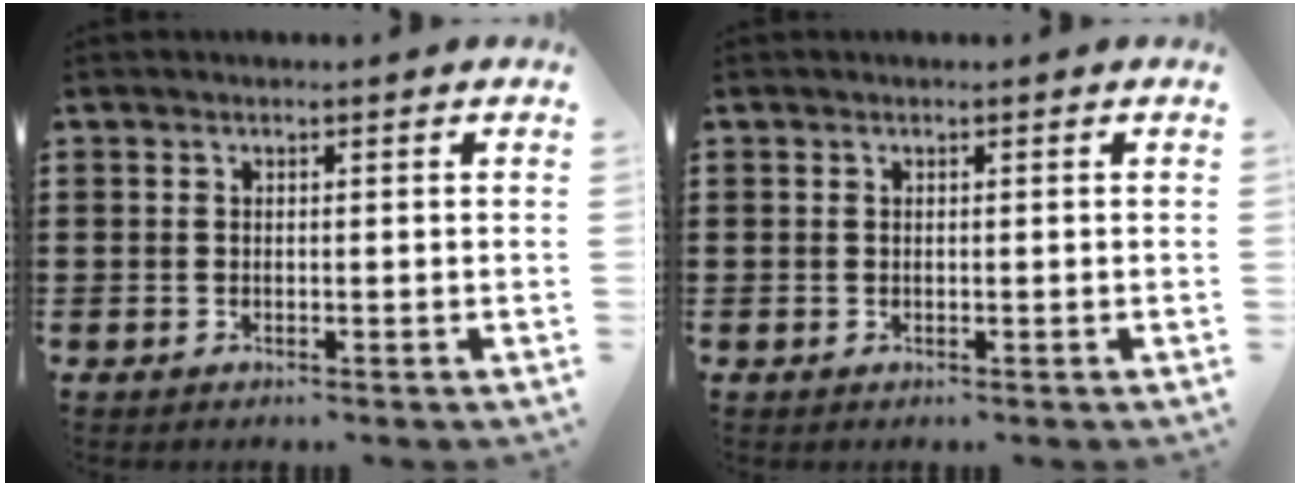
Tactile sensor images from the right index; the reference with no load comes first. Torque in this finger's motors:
{"motor_torque": [2.14, 0.00, 0.00, 0.01]}